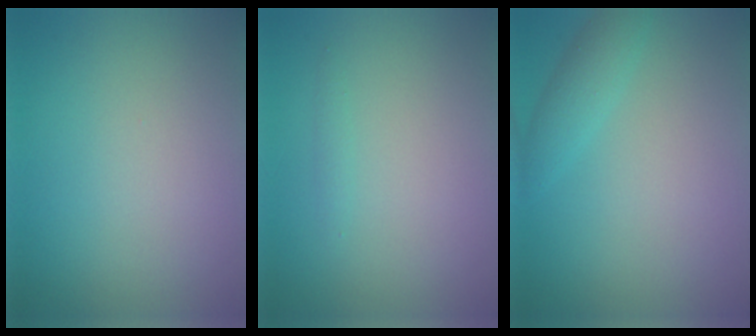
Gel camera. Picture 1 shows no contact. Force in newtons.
{"total": 0.5, "press": 0.5, "slide": 0.0}
{"total": 1.9, "press": 1.9, "slide": 0.1}